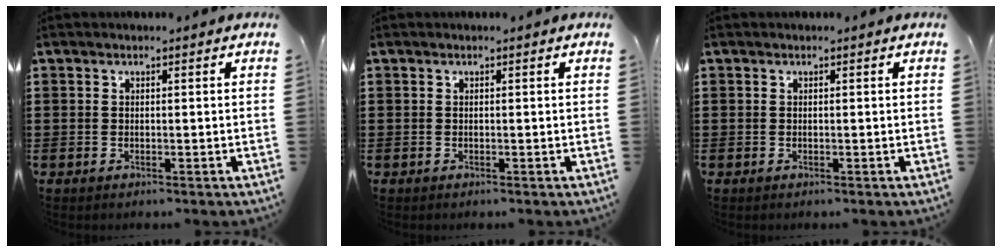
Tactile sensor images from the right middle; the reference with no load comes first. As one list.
[{"total": 0.0}, {"total": 0.0}]